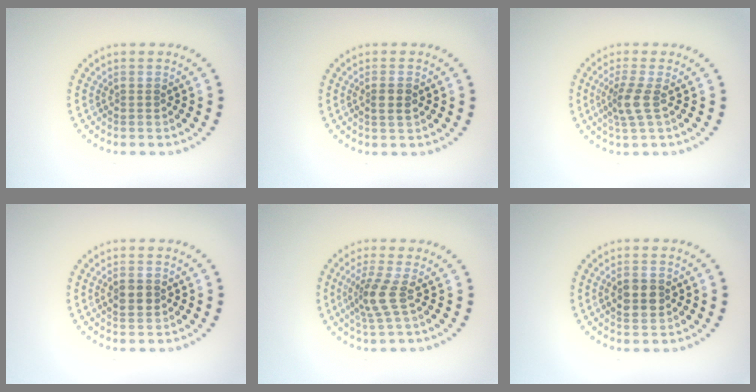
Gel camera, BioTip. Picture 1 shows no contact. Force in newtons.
{"total": 1.5, "press": 1.5, "slide": 0.5}
{"total": 2.4, "press": 1.9, "slide": 1.6}
{"total": 1.9, "press": 1.9, "slide": 0.2}
{"total": 2.8, "press": 2.0, "slide": 2.0}
{"total": 2.5, "press": 2.5, "slide": 0.1}